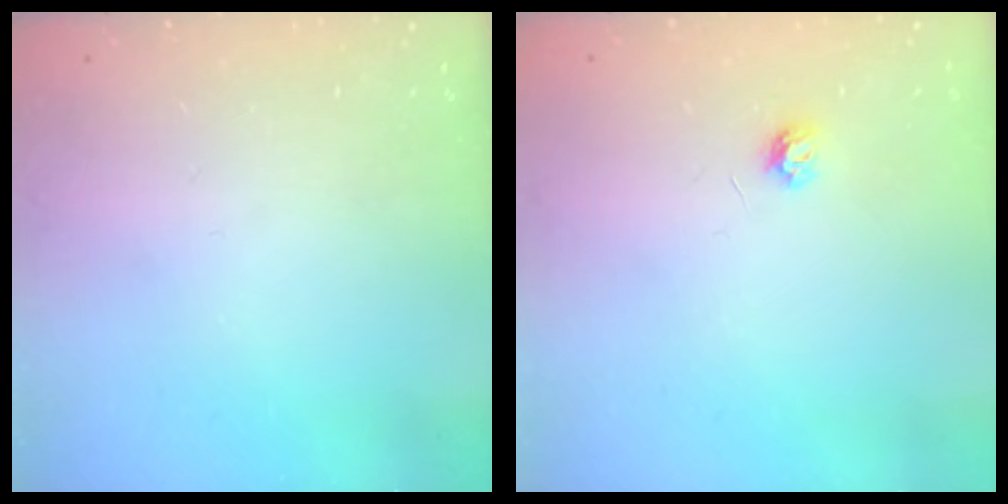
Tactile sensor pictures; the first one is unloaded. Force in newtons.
{"total": 3.5, "press": 3.5, "slide": 0.5}